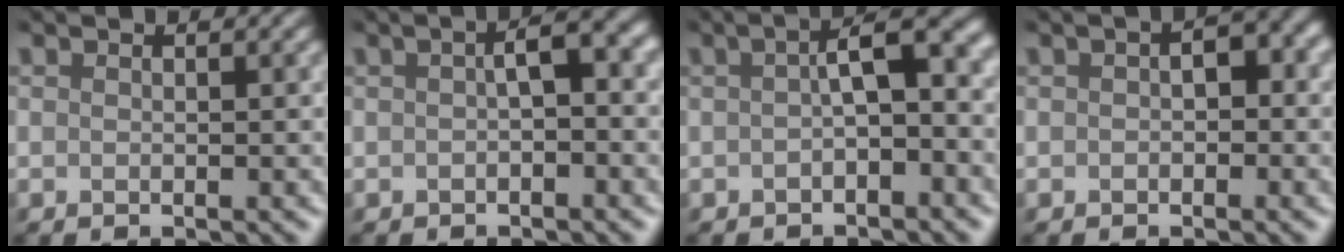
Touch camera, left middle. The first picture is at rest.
{"total": 2.5, "force": [-0.4, 0.5, 2.4], "torque": [-0.041, 0.013, -0.011]}
{"total": 4.0, "force": [-0.5, 1.1, 3.8], "torque": [-0.056, 0.016, -0.015]}
{"total": 1.8, "force": [-0.4, 1.1, 1.4], "torque": [-0.021, 0.008, -0.012]}